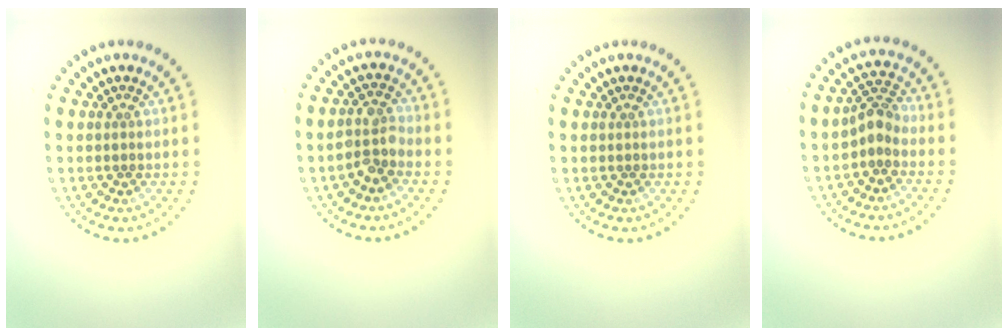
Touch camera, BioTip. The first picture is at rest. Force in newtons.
{"total": 2.5, "press": 2.2, "slide": 1.2}
{"total": 0.0}
{"total": 2.3, "press": 2.0, "slide": 1.2}